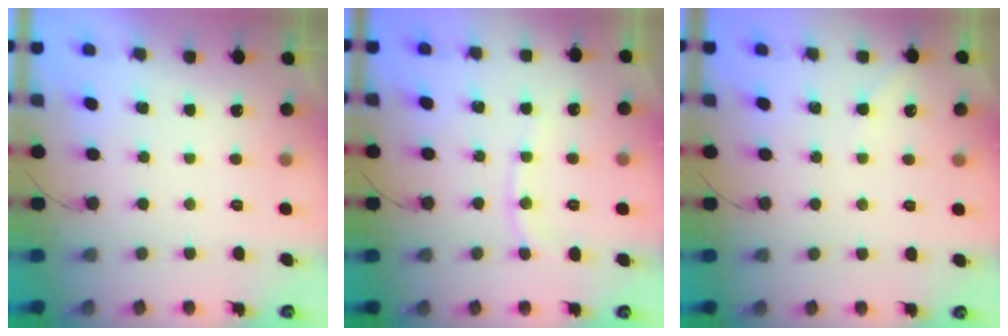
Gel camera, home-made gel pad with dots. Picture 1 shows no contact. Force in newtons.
{"total": 5.7, "press": 5.6, "slide": 0.8}
{"total": 2.2, "press": 2.2, "slide": 0.3}